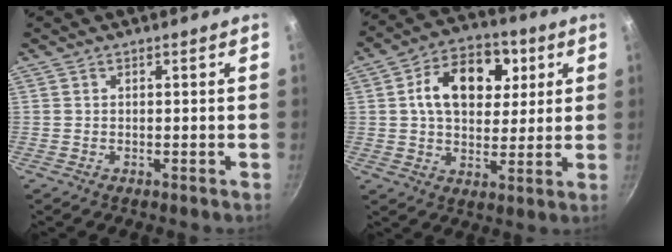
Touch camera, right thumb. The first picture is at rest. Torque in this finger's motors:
{"motor_torque": [0.16, 0.26, 0.98, 0.00, 0.39]}